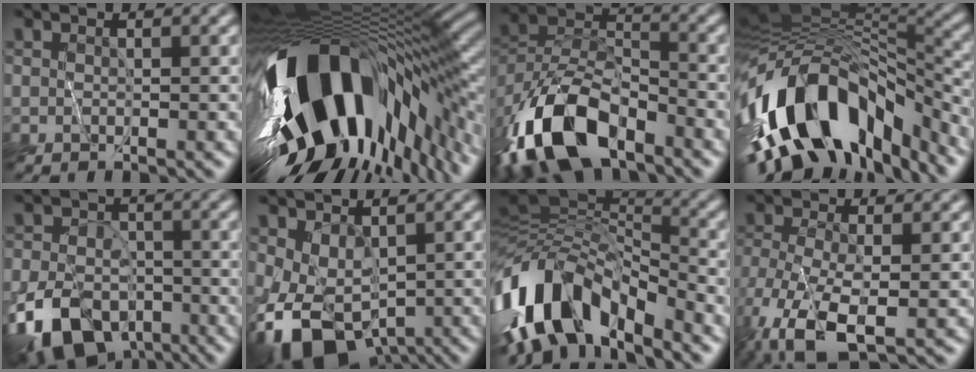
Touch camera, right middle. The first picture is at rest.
{"total": 17.6, "force": [-5.5, 8.5, 14.4], "torque": [-0.274, -0.038, -0.075]}
{"total": 11.3, "force": [-7.7, 5.1, 6.5], "torque": [-0.128, -0.001, -0.157]}
{"total": 14.0, "force": [-7.5, 7.1, 9.5], "torque": [-0.173, 0.013, -0.123]}
{"total": 10.0, "force": [-5.7, 6.2, 5.5], "torque": [-0.093, -0.030, -0.106]}
{"total": 6.4, "force": [-2.7, 4.1, 4.2], "torque": [-0.073, -0.011, -0.038]}
{"total": 10.9, "force": [-6.5, 5.2, 7.0], "torque": [-0.130, 0.017, -0.133]}
{"total": 7.8, "force": [-4.3, 3.2, 5.7], "torque": [-0.139, -0.029, -0.080]}